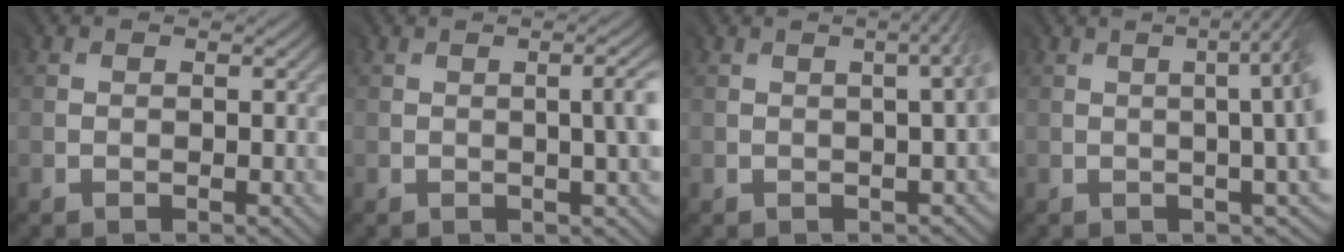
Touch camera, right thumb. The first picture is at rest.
{"total": 4.7, "force": [0.2, 1.6, 4.4], "torque": [-0.040, 0.005, 0.003]}
{"total": 5.1, "force": [0.1, 1.9, 4.7], "torque": [-0.019, 0.016, -0.006]}
{"total": 8.7, "force": [0.6, 3.0, 8.1], "torque": [-0.075, 0.024, 0.004]}